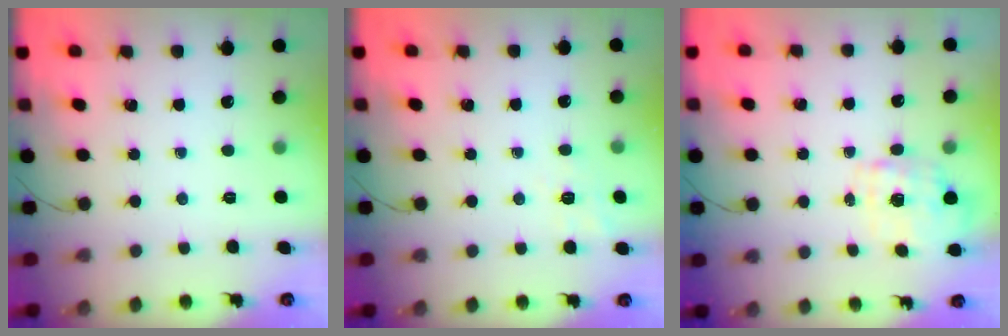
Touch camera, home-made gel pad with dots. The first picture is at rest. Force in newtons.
{"total": 2.3, "press": 0.6, "slide": 2.2}
{"total": 1.7, "press": 1.6, "slide": 0.5}